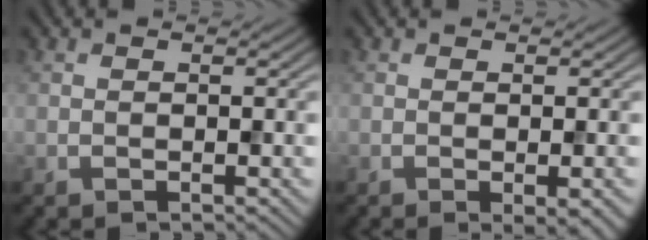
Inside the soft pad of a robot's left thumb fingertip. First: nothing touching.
{"total": 2.8, "force": [-0.9, 0.6, 2.6], "torque": [-0.040, -0.002, -0.012]}